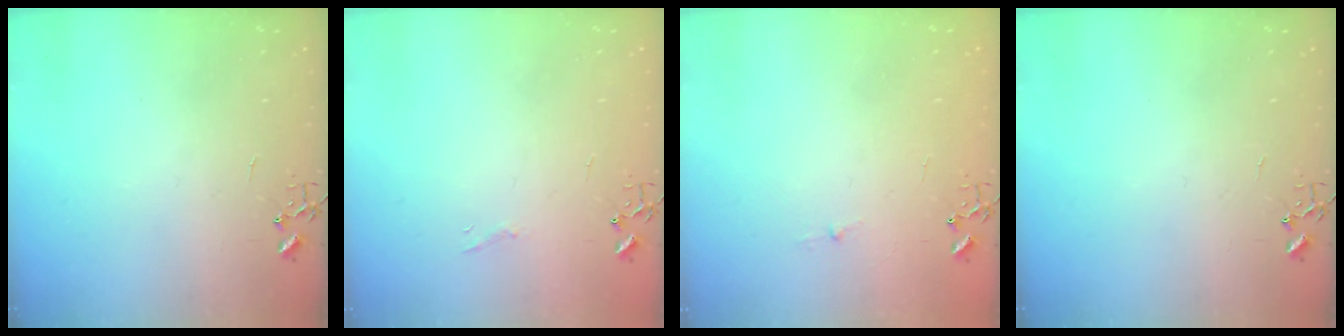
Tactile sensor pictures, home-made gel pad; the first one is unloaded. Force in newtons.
{"total": 4.2, "press": 4.2, "slide": 0.3}
{"total": 2.6, "press": 2.5, "slide": 0.4}
{"total": 0.0}